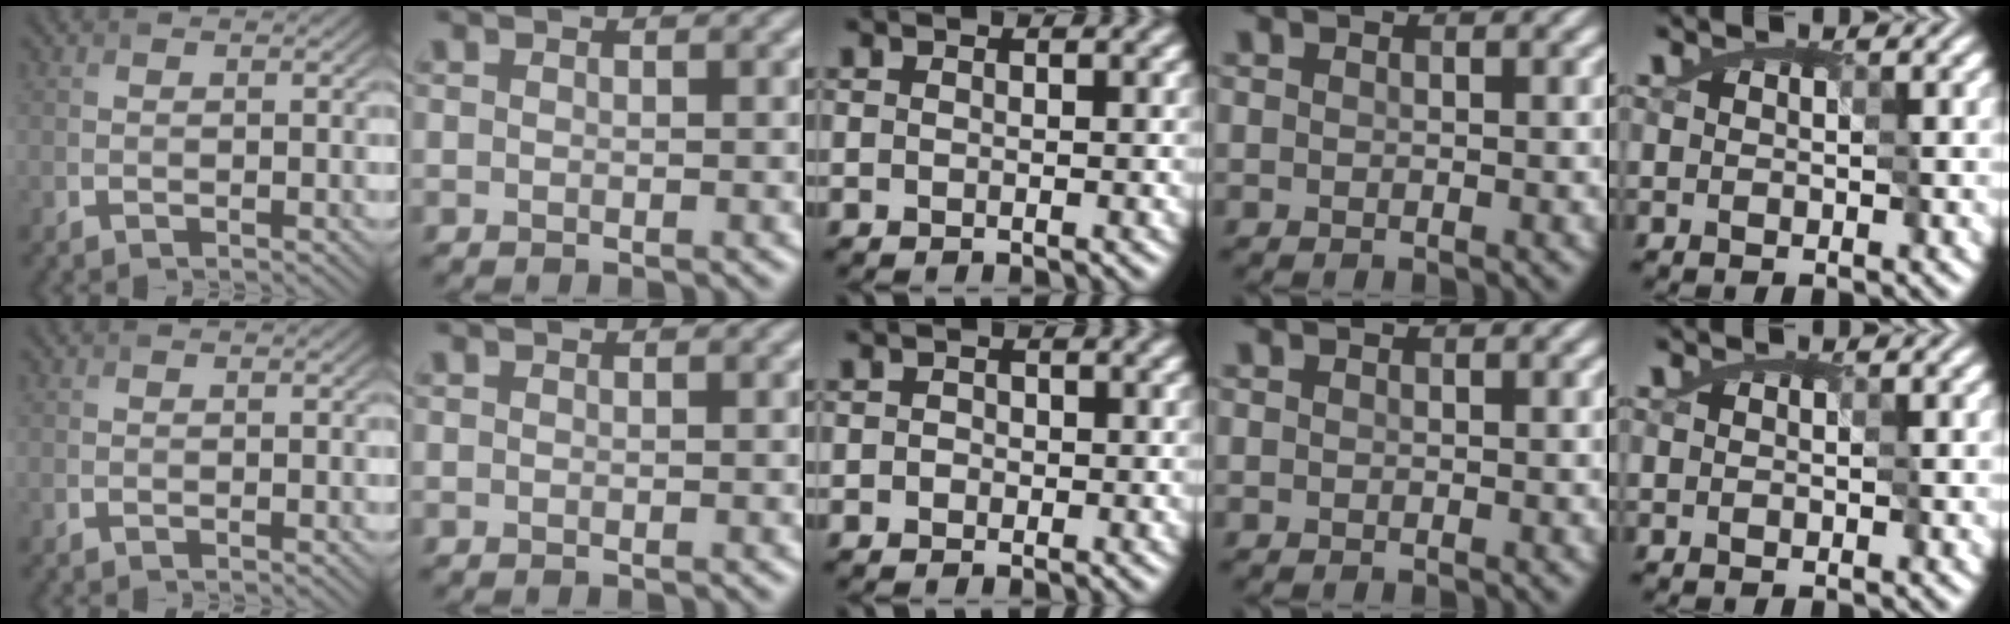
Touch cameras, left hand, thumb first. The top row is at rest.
{"middle": {"total": 0.6, "force": [-0.1, 0.6, 0.1], "torque": [0.004, -0.001, -0.003]}}